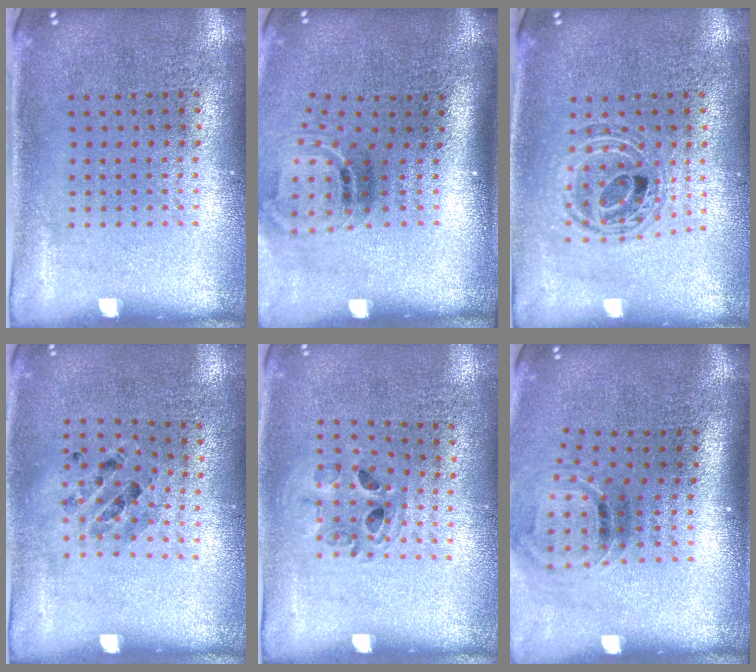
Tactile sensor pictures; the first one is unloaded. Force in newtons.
{"total": 1.7, "press": 1.0, "slide": 1.3}
{"total": 0.9, "press": 0.9, "slide": 0.2}
{"total": 0.8, "press": 0.8, "slide": 0.3}
{"total": 0.9, "press": 0.9, "slide": 0.1}
{"total": 1.2, "press": 0.9, "slide": 0.8}